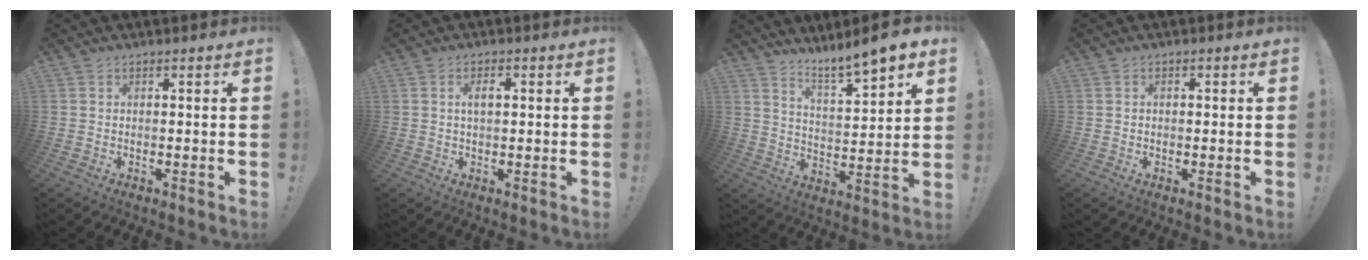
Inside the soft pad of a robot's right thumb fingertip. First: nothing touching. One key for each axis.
{"total": 2.8, "fx": 0.5, "fy": 1.4, "fz": 2.3, "tx": -0.024, "ty": -0.001, "tz": 0.002}
{"total": 9.2, "fx": 8.2, "fy": 0.4, "fz": 4.2, "tx": -0.067, "ty": -0.071, "tz": 0.139}
{"total": 0.6, "fx": -0.4, "fy": 0.4, "fz": 0.0, "tx": 0.001, "ty": 0.002, "tz": -0.007}